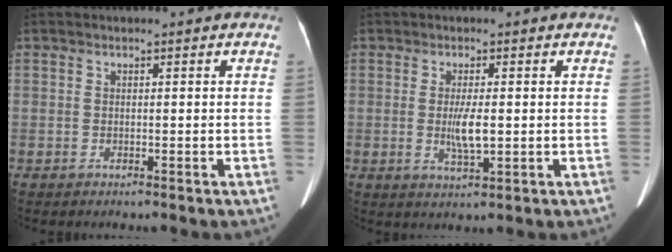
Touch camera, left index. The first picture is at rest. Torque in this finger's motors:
{"motor_torque": [0.83, 0.00, 0.51, 0.14]}